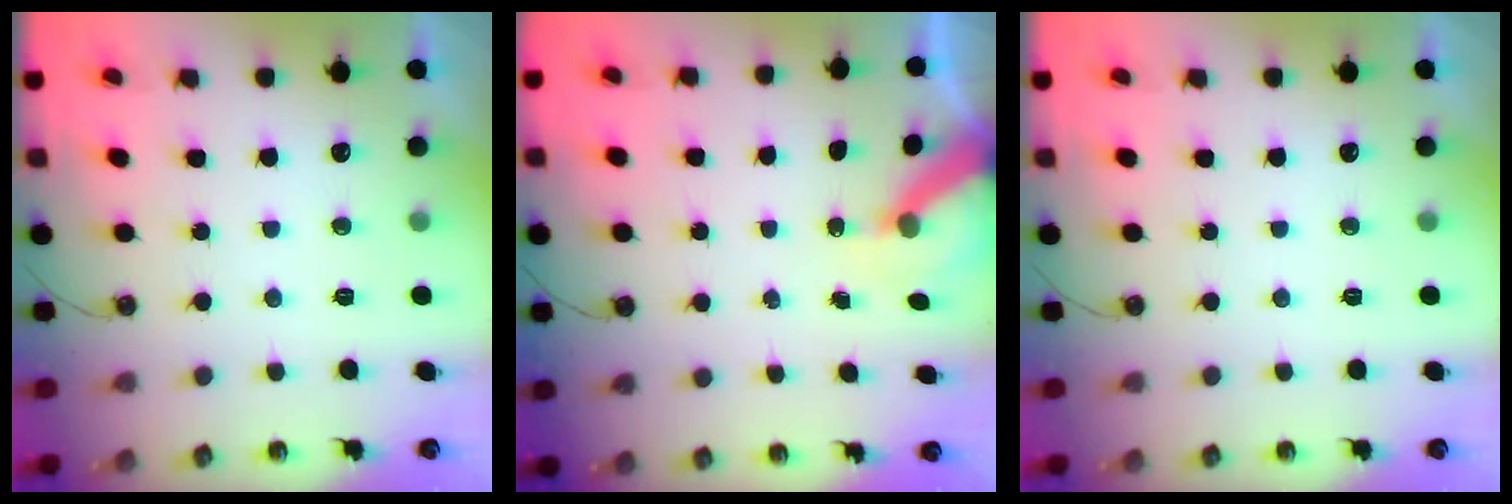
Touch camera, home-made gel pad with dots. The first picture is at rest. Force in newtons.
{"total": 5.3, "press": 5.3, "slide": 0.7}
{"total": 0.0}